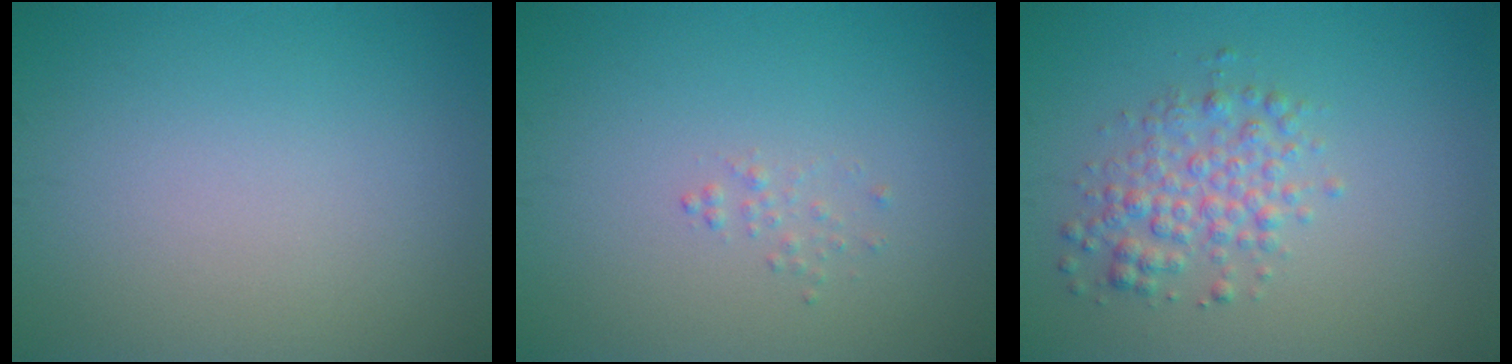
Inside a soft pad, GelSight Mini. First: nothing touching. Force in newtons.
{"total": 0.7, "press": 0.7, "slide": 0.1}
{"total": 3.1, "press": 3.1, "slide": 0.1}